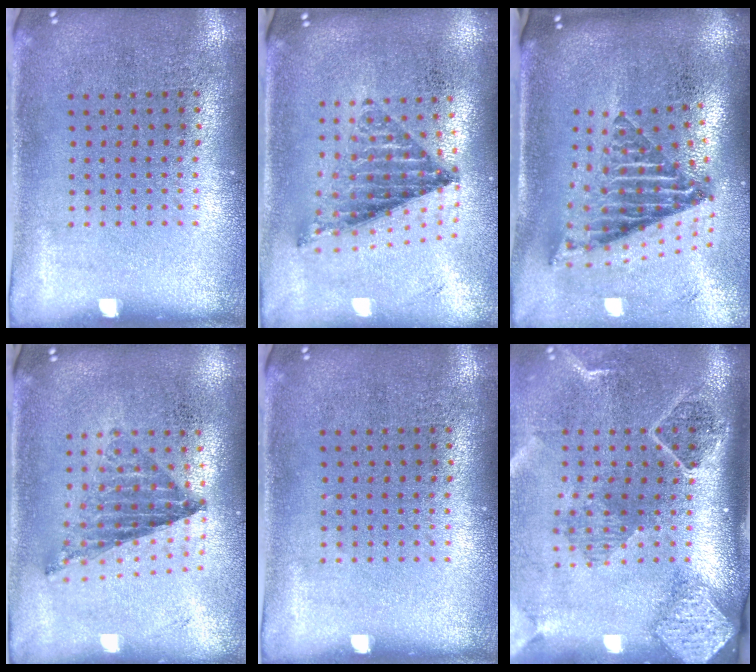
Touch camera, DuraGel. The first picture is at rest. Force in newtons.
{"total": 1.0, "press": 1.0, "slide": 0.2}
{"total": 2.8, "press": 1.7, "slide": 2.2}
{"total": 0.9, "press": 0.9, "slide": 0.1}
{"total": 0.0}
{"total": 2.7, "press": 2.0, "slide": 1.9}